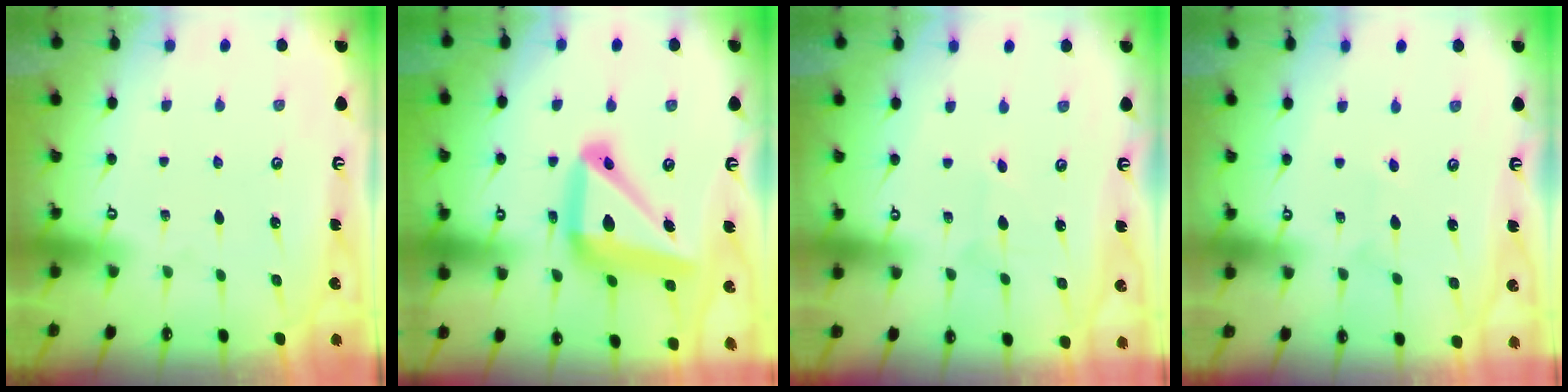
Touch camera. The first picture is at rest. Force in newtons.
{"total": 19.1, "press": 19.0, "slide": 2.2}
{"total": 1.5, "press": 1.4, "slide": 0.1}
{"total": 2.9, "press": 2.8, "slide": 0.4}